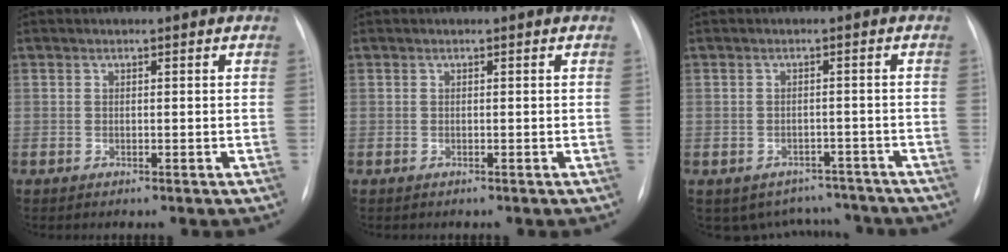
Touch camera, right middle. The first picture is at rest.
{"total": 0.0}
{"total": 7.0, "force": [-5.9, 3.6, 0.1], "torque": [0.012, 0.025, -0.071]}